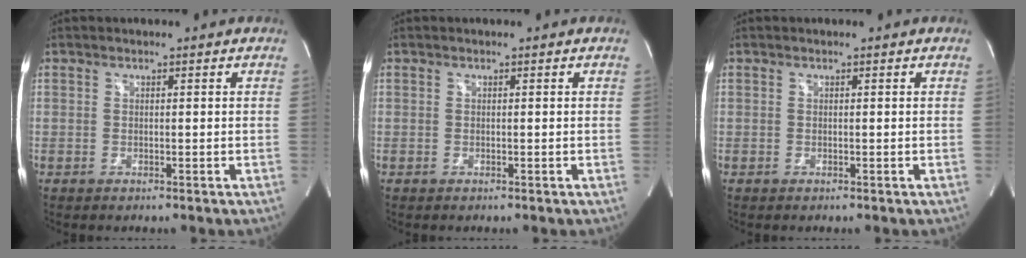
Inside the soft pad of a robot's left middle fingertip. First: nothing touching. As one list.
[{"total": 0.0}, {"total": 0.0}]